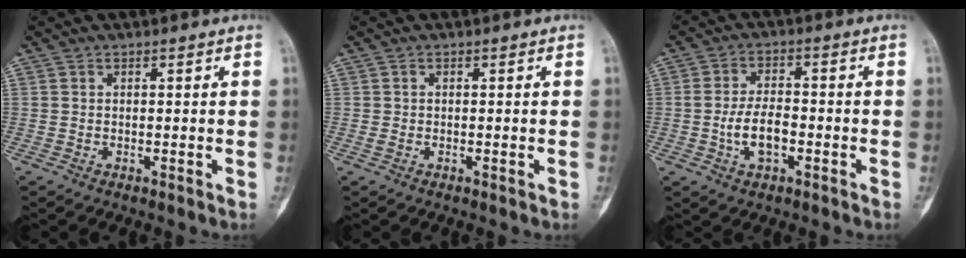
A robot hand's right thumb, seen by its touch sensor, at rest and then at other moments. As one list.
[{"total": 0.9, "force": [-0.3, 0.5, 0.6], "torque": [-0.017, 0.000, -0.004]}, {"total": 6.7, "force": [-1.9, 3.4, 5.4], "torque": [-0.103, 0.017, -0.035]}]